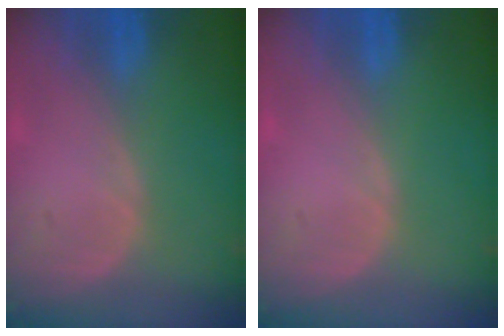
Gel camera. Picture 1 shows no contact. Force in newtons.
{"total": 0.0}